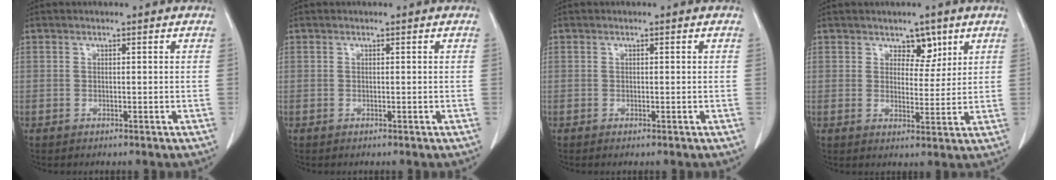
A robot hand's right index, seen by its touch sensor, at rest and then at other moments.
{"total": 0.0}
{"total": 0.7, "force": [-0.2, 0.3, 0.6], "torque": [-0.018, -0.001, -0.001]}
{"total": 4.9, "force": [2.8, 3.1, 2.6], "torque": [-0.034, 0.005, 0.049]}